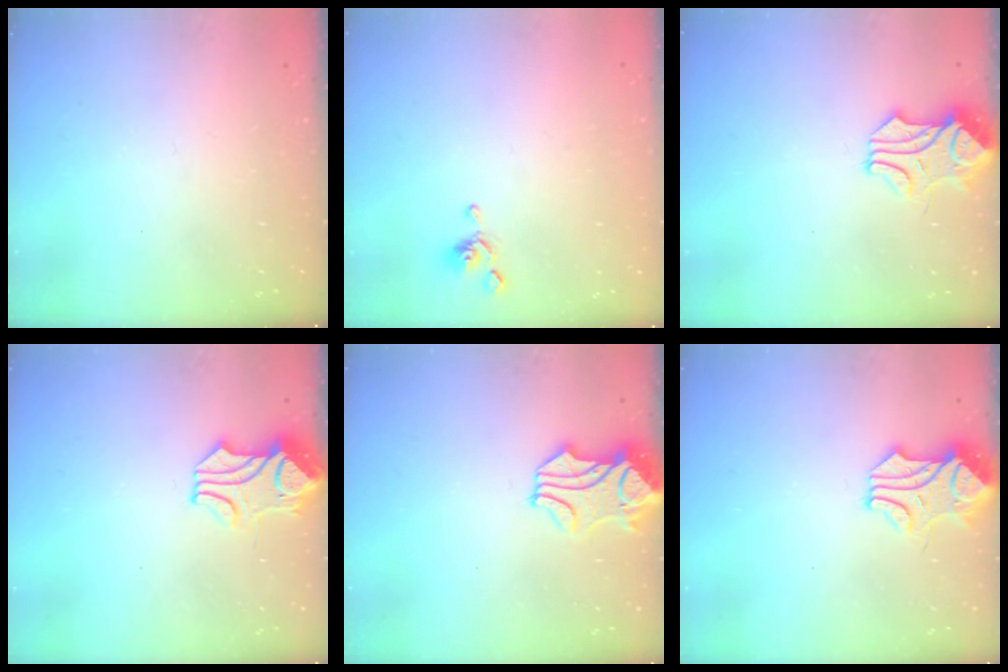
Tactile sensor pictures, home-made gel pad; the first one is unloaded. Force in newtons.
{"total": 0.0}
{"total": 0.7, "press": 0.7, "slide": 0.2}
{"total": 1.0, "press": 0.7, "slide": 0.7}
{"total": 1.1, "press": 0.4, "slide": 1.0}
{"total": 1.2, "press": 1.1, "slide": 0.5}